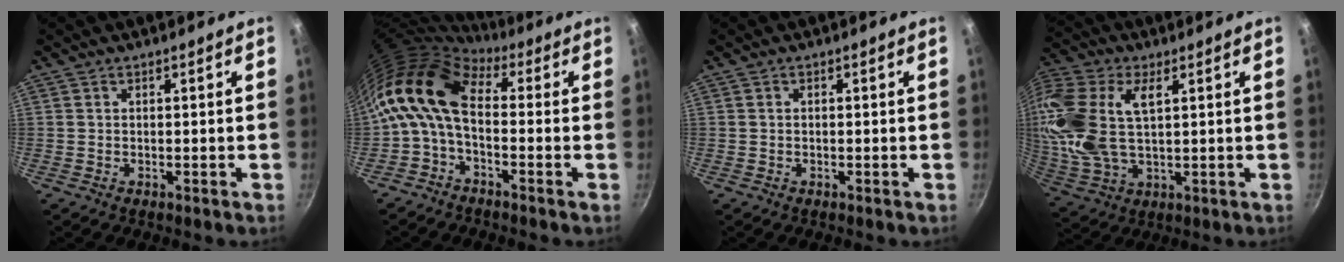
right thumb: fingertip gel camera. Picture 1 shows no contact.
{"total": 11.8, "force": [0.0, 6.9, 9.6], "torque": [-0.181, 0.027, -0.020]}
{"total": 0.0}
{"total": 19.7, "force": [5.4, 11.1, 15.3], "torque": [-0.337, 0.005, 0.103]}